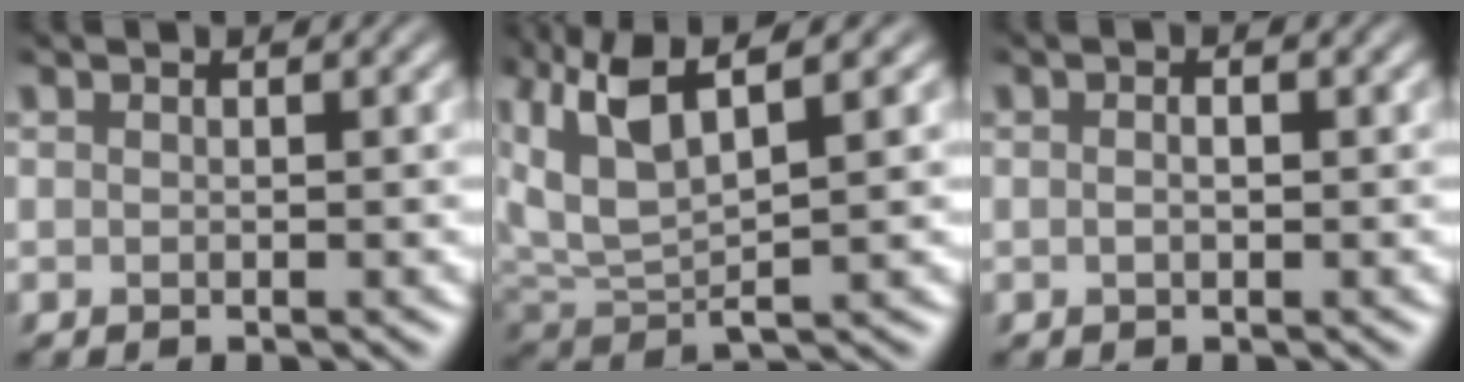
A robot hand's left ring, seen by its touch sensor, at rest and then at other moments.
{"total": 8.2, "force": [4.6, 2.9, 6.1], "torque": [-0.146, 0.013, 0.093]}
{"total": 1.1, "force": [0.2, 0.5, 1.0], "torque": [-0.013, -0.009, 0.002]}